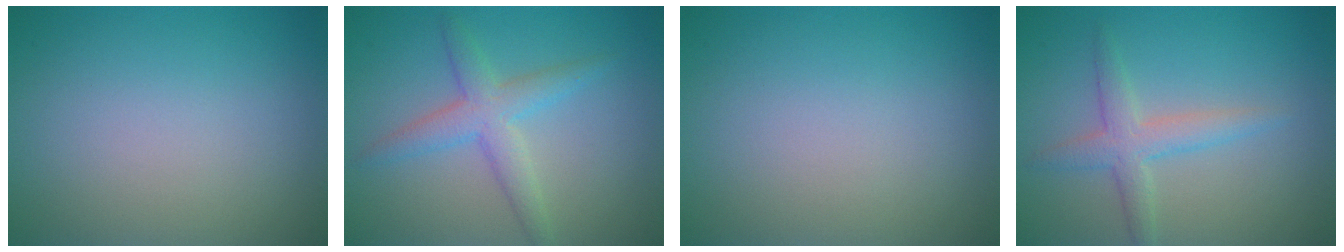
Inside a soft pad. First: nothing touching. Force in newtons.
{"total": 3.4, "press": 3.4, "slide": 0.1}
{"total": 0.0}
{"total": 2.8, "press": 2.8, "slide": 0.1}